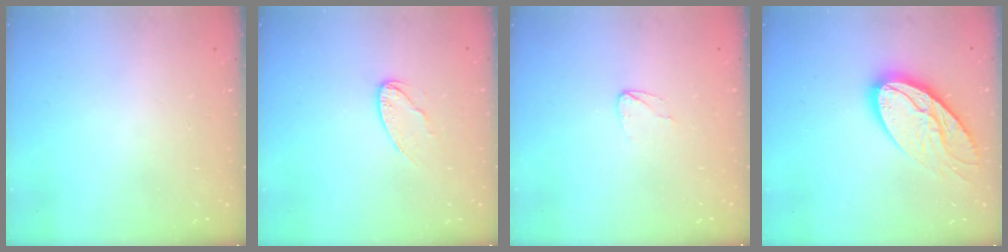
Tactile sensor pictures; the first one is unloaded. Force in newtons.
{"total": 7.8, "press": 7.7, "slide": 0.5}
{"total": 3.6, "press": 3.6, "slide": 0.2}
{"total": 16.3, "press": 16.3, "slide": 1.3}